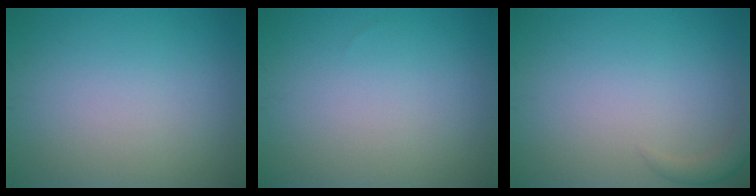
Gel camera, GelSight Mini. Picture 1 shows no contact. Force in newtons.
{"total": 0.0}
{"total": 1.4, "press": 1.4, "slide": 0.2}